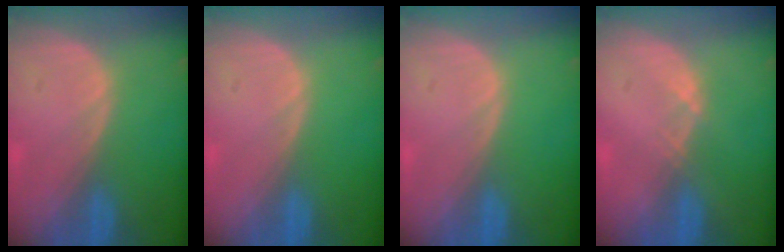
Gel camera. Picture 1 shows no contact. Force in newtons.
{"total": 0.0}
{"total": 0.0}
{"total": 1.0, "press": 0.8, "slide": 0.5}